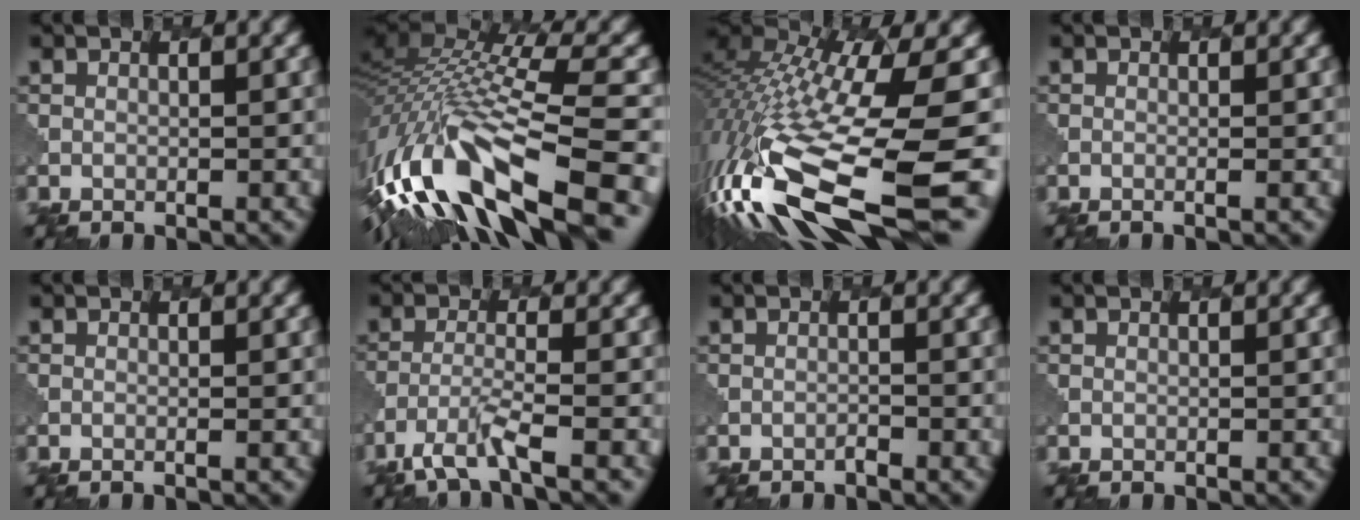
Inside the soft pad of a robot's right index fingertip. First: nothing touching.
{"total": 14.2, "force": [-4.3, 4.3, 12.8], "torque": [-0.267, 0.021, -0.077]}
{"total": 16.5, "force": [-3.9, 5.1, 15.2], "torque": [-0.344, -0.023, -0.051]}
{"total": 0.9, "force": [0.0, 0.4, 0.7], "torque": [0.001, 0.001, -0.011]}
{"total": 0.6, "force": [0.1, 0.3, 0.5], "torque": [0.001, 0.002, -0.007]}
{"total": 3.6, "force": [-2.7, 0.3, 2.4], "torque": [-0.053, -0.003, -0.064]}
{"total": 0.5, "force": [-0.3, -0.2, -0.4], "torque": [0.003, 0.003, -0.012]}
{"total": 0.0}